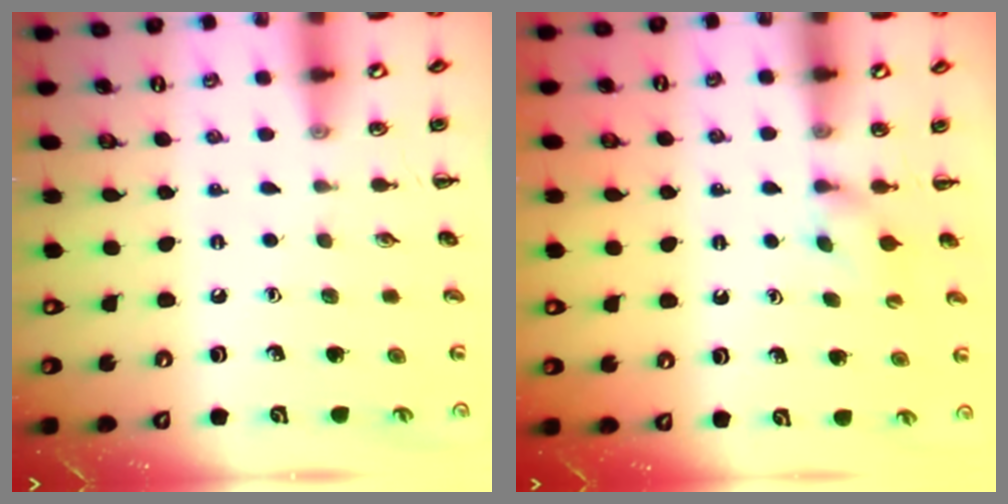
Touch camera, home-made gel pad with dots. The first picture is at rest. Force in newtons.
{"total": 2.7, "press": 2.4, "slide": 1.2}